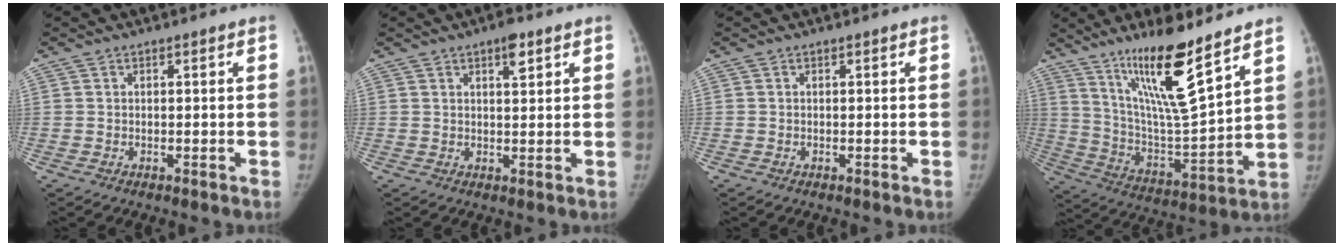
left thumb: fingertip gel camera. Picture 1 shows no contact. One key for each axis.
{"total": 3.5, "fx": 2.1, "fy": 1.3, "fz": 2.6, "tx": -0.030, "ty": -0.009, "tz": 0.030}
{"total": 0.0}
{"total": 18.6, "fx": 12.2, "fy": 2.4, "fz": 13.8, "tx": -0.223, "ty": -0.078, "tz": 0.227}